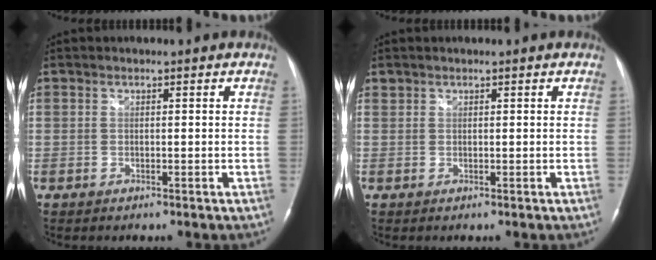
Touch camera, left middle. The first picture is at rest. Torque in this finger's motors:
{"motor_torque": [0.09, -0.06, 0.04, 0.01]}